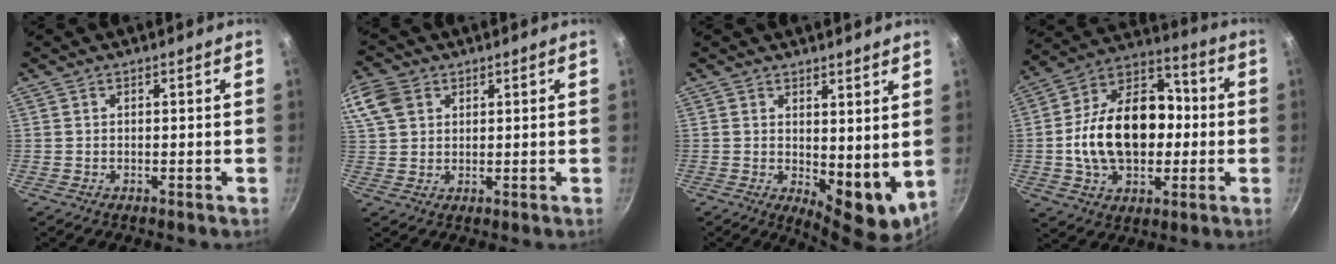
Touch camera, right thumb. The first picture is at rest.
{"total": 8.5, "force": [3.8, 6.3, 4.3], "torque": [-0.090, 0.006, 0.072]}
{"total": 9.0, "force": [2.1, 4.4, 7.6], "torque": [-0.090, -0.029, 0.039]}
{"total": 21.8, "force": [-1.3, 14.9, 15.9], "torque": [-0.236, 0.048, -0.029]}